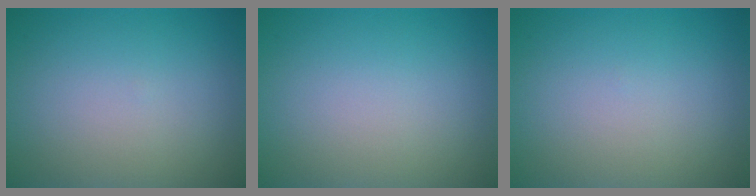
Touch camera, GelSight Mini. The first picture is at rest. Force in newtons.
{"total": 0.0}
{"total": 0.0}